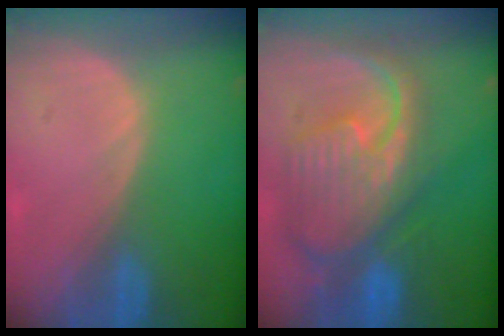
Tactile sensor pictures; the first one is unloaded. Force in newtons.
{"total": 12.3, "press": 10.6, "slide": 6.2}